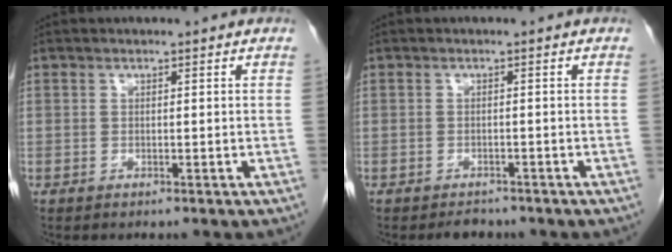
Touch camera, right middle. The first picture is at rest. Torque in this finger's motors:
{"motor_torque": [0.00, 0.00, 0.00, 0.00]}